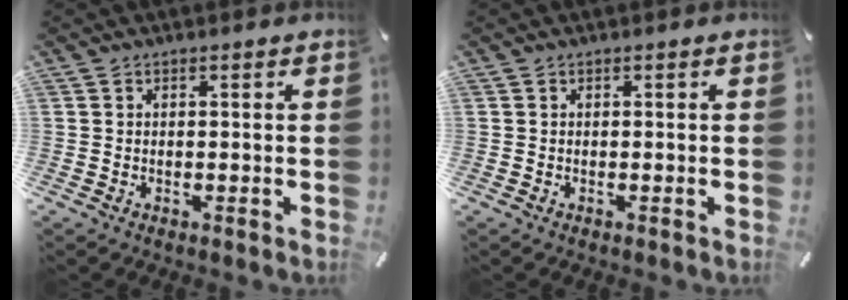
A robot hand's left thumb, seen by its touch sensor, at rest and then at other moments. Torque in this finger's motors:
{"motor_torque": [0.01, 0.01, -0.02, -0.02, 0.00]}